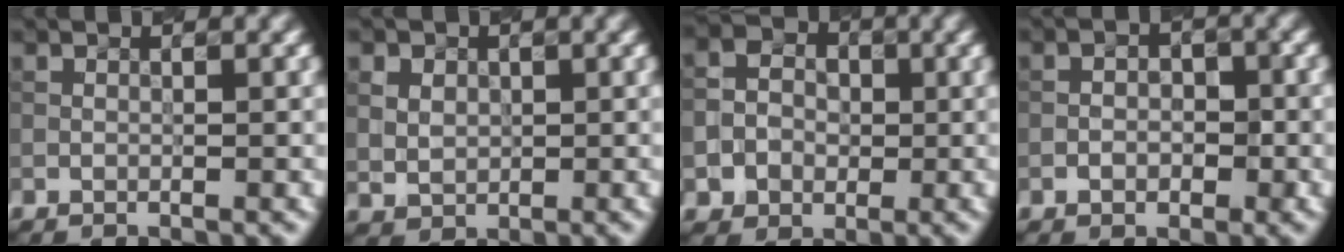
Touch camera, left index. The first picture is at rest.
{"total": 2.4, "force": [1.1, 2.0, 0.6], "torque": [-0.029, 0.012, 0.028]}
{"total": 3.4, "force": [-0.5, 3.3, 0.9], "torque": [-0.008, 0.009, -0.009]}
{"total": 1.6, "force": [-0.8, 1.0, 0.9], "torque": [-0.006, 0.009, -0.012]}